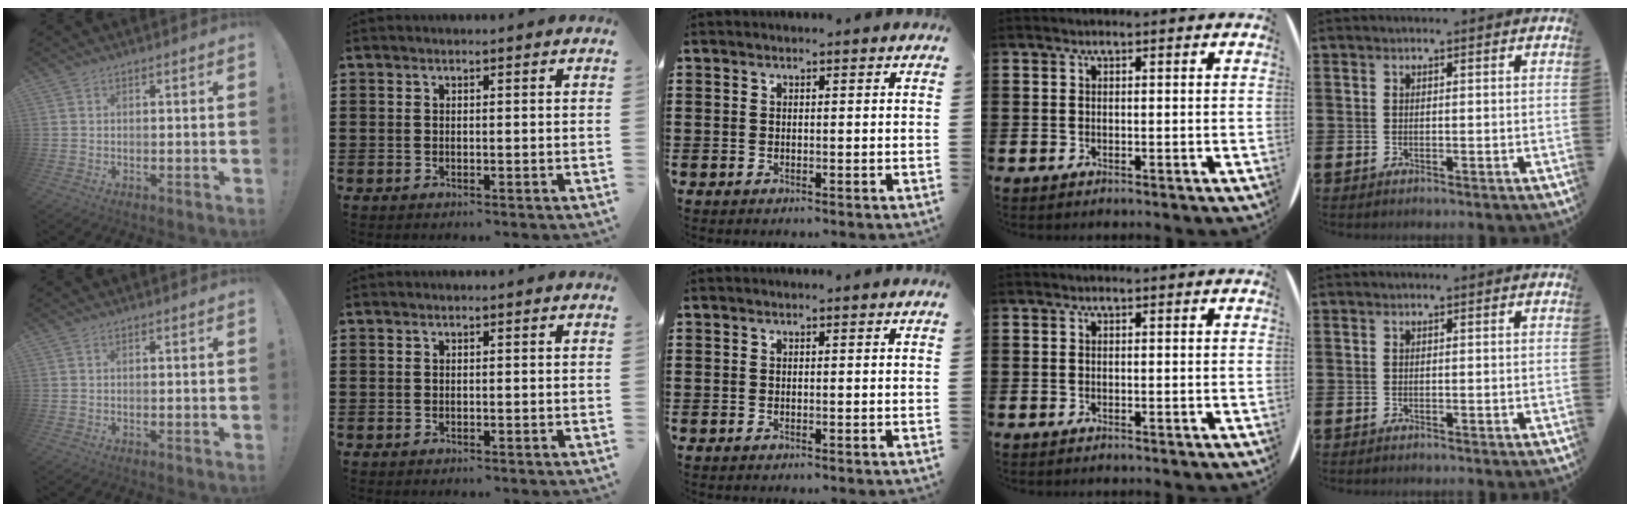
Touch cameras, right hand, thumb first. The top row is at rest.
{}